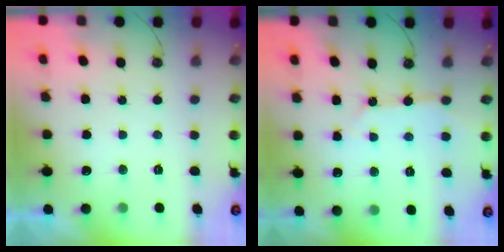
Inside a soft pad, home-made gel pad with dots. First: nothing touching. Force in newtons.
{"total": 5.4, "press": 5.4, "slide": 0.6}